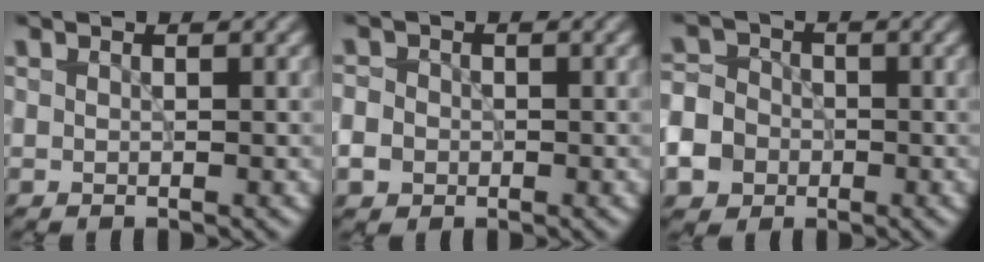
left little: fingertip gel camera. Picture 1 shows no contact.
{"total": 2.7, "force": [-0.7, 2.4, 1.0], "torque": [-0.011, 0.002, -0.022]}
{"total": 8.8, "force": [-4.1, 7.4, 2.6], "torque": [-0.066, -0.024, -0.094]}